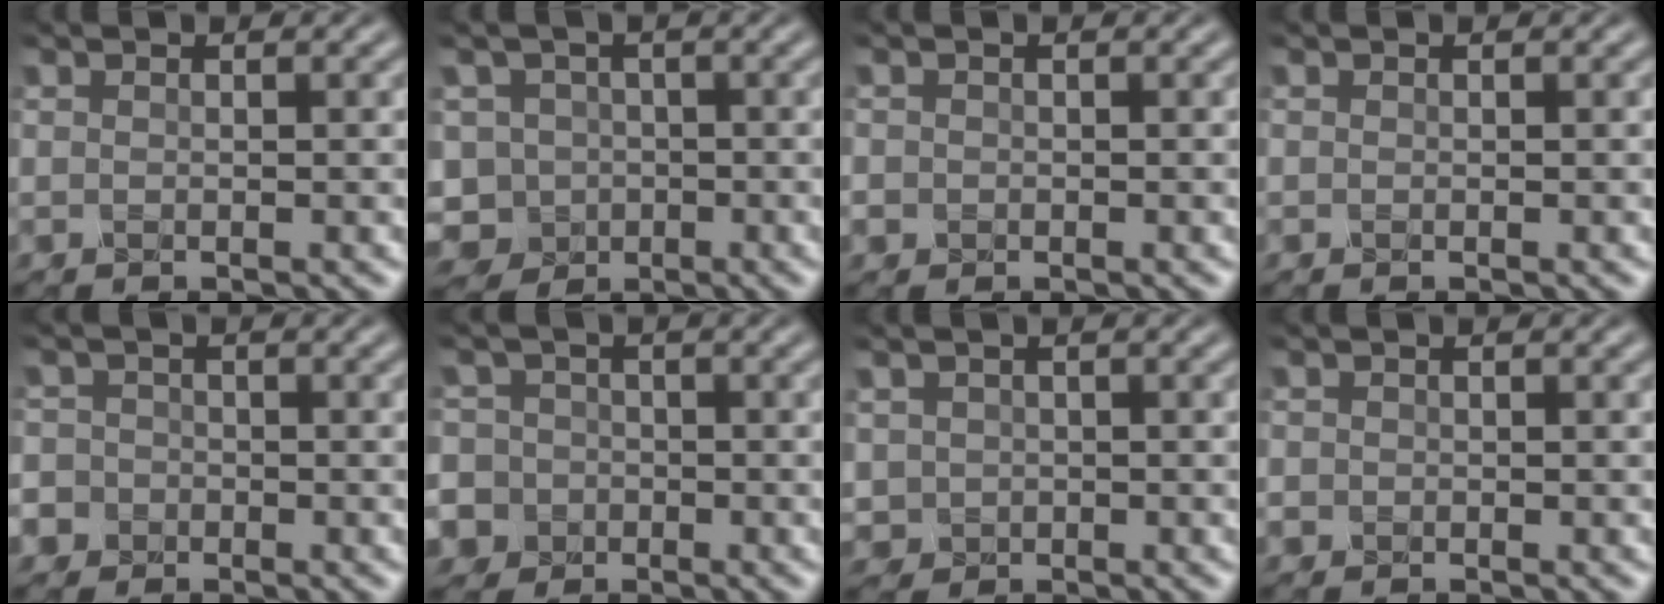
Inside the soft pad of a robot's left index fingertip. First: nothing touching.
{"total": 6.6, "force": [-2.6, 5.9, 1.7], "torque": [-0.027, -0.007, -0.062]}
{"total": 1.3, "force": [-0.3, 1.2, 0.3], "torque": [0.001, -0.007, -0.008]}
{"total": 0.0}
{"total": 5.6, "force": [-2.5, 4.9, 1.0], "torque": [-0.024, -0.008, -0.069]}
{"total": 8.9, "force": [-3.1, 8.1, 1.7], "torque": [-0.051, -0.003, -0.093]}
{"total": 1.5, "force": [0.0, 1.5, 0.1], "torque": [0.002, -0.003, 0.001]}
{"total": 0.9, "force": [-0.3, 0.9, 0.2], "torque": [0.001, -0.006, -0.008]}